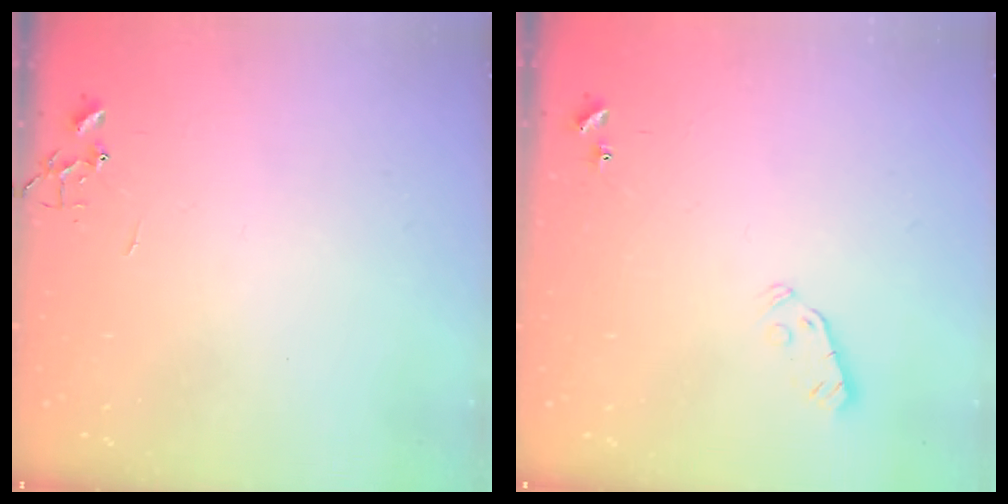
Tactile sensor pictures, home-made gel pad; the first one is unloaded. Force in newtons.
{"total": 3.8, "press": 3.7, "slide": 0.8}